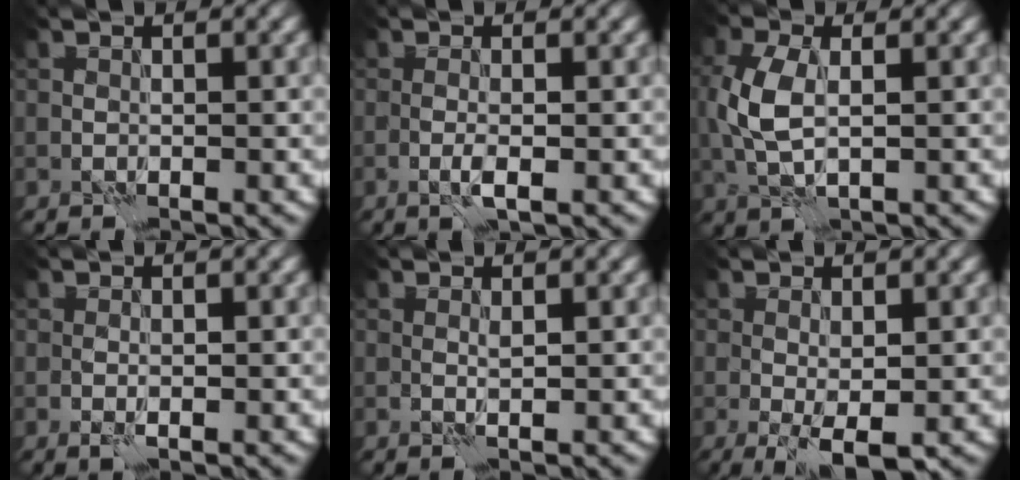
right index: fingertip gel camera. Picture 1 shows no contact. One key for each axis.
{"total": 1.6, "fx": -0.5, "fy": 0.3, "fz": 1.5, "tx": -0.033, "ty": -0.001, "tz": -0.012}
{"total": 5.1, "fx": 0.1, "fy": 2.8, "fz": 4.3, "tx": -0.114, "ty": 0.002, "tz": 0.003}
{"total": 1.0, "fx": -0.1, "fy": 0.4, "fz": 0.9, "tx": -0.021, "ty": -0.003, "tz": -0.001}
{"total": 0.6, "fx": 0.3, "fy": 0.0, "fz": 0.6, "tx": -0.012, "ty": 0.000, "tz": 0.004}
{"total": 3.5, "fx": -0.9, "fy": 1.0, "fz": 3.2, "tx": -0.061, "ty": -0.009, "tz": -0.013}